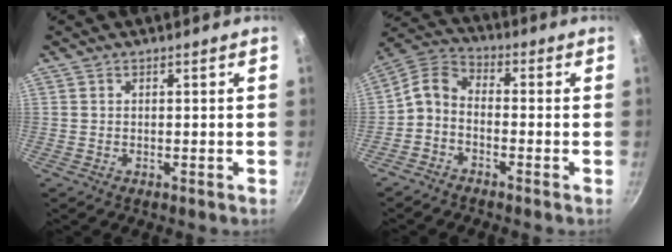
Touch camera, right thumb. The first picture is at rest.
{"total": 6.3, "force": [-2.4, 4.0, 4.2], "torque": [-0.095, 0.048, -0.062]}